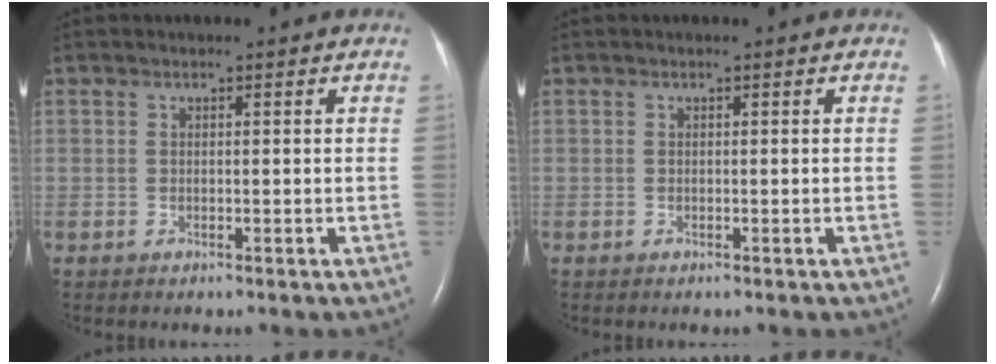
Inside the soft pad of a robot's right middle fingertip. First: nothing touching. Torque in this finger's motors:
{"motor_torque": [-0.07, 0.10, 0.01, 0.00]}